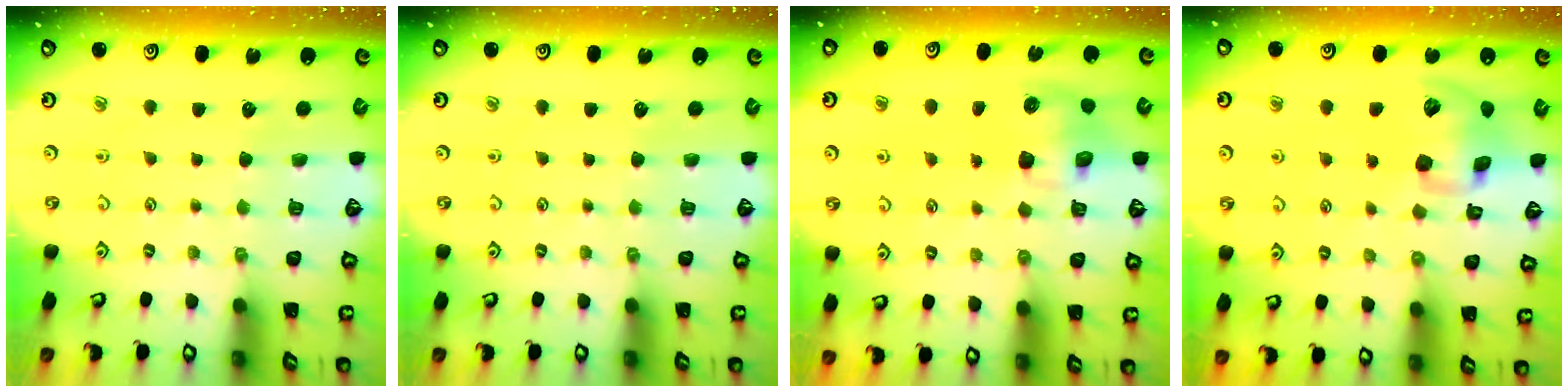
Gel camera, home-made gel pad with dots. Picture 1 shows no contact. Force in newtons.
{"total": 0.0}
{"total": 8.4, "press": 8.3, "slide": 1.3}
{"total": 12.7, "press": 12.6, "slide": 1.8}